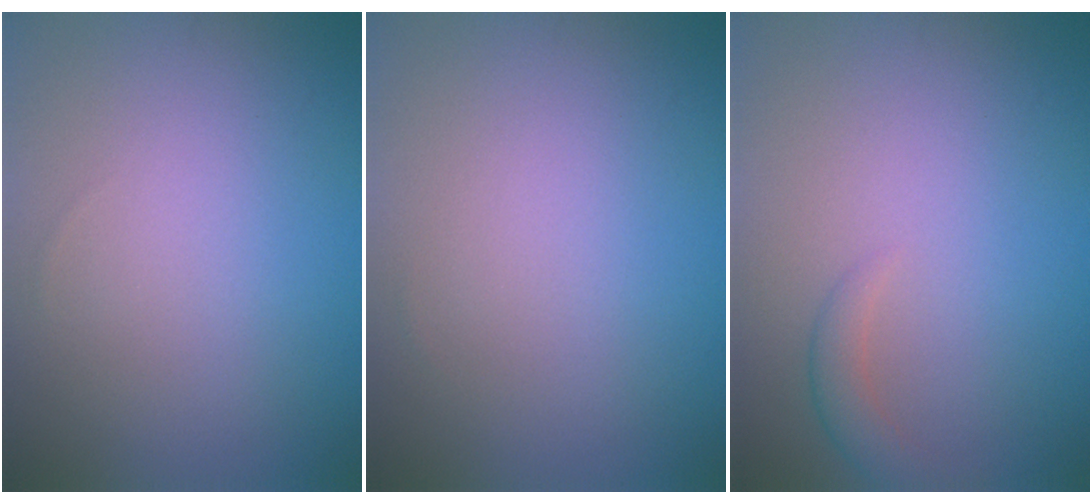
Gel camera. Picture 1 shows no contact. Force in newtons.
{"total": 0.0}
{"total": 1.5, "press": 1.5, "slide": 0.1}